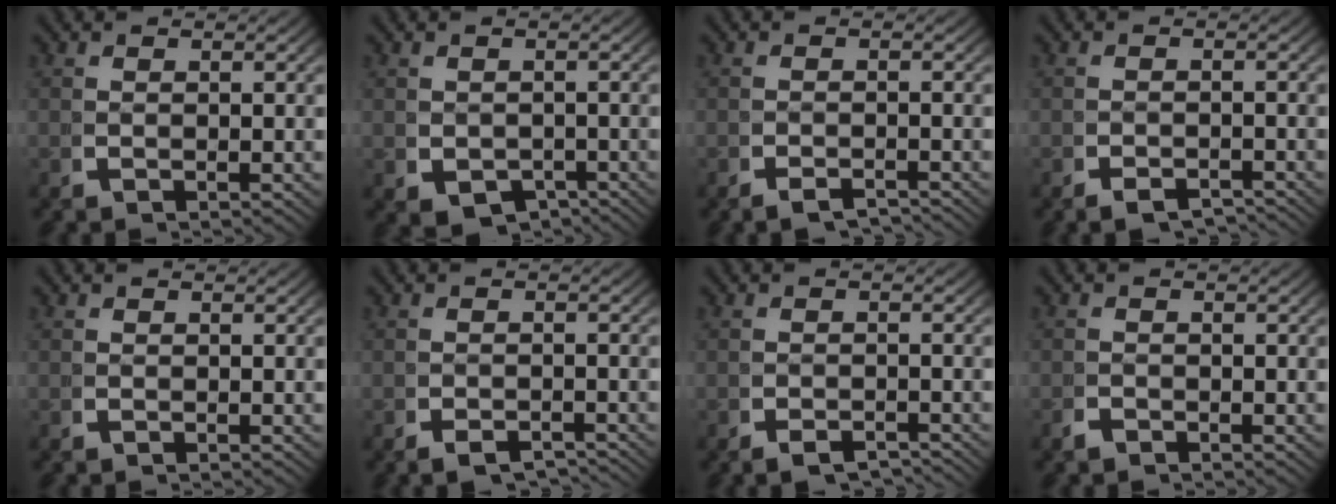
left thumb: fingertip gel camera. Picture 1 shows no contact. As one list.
[{"total": 4.1, "force": [-1.9, 3.1, 2.0], "torque": [-0.031, -0.031, -0.015]}, {"total": 1.9, "force": [-1.8, 0.3, 0.4], "torque": [-0.004, -0.007, -0.032]}, {"total": 2.6, "force": [-2.5, 0.6, 0.6], "torque": [-0.003, -0.010, -0.039]}, {"total": 0.0}, {"total": 2.6, "force": [-2.4, 0.6, 0.6], "torque": [-0.006, -0.009, -0.038]}, {"total": 2.2, "force": [-2.0, 0.5, 0.5], "torque": [-0.005, -0.008, -0.032]}, {"total": 0.9, "force": [-0.8, 0.3, 0.0], "torque": [0.000, -0.007, -0.016]}]